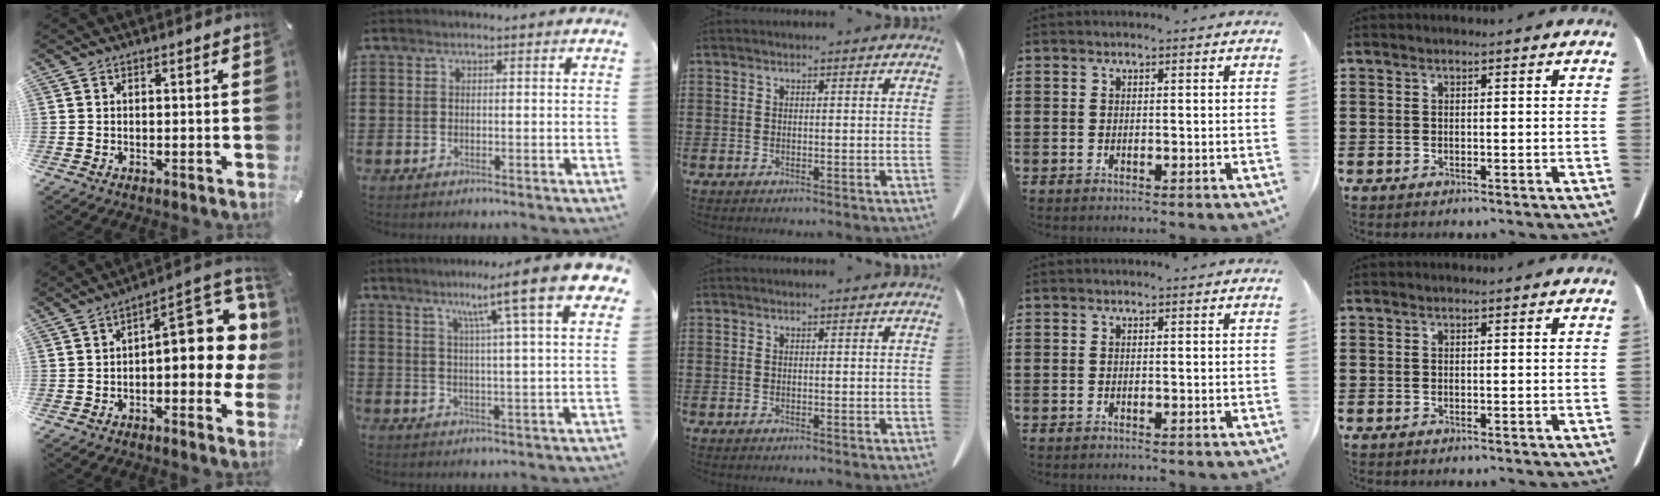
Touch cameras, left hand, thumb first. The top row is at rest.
{"thumb": {"total": 15.9, "force": [1.7, 7.2, 14.1], "torque": [-0.165, -0.025, 0.025]}, "index": {"total": 12.6, "force": [7.6, 0.3, 10.0], "torque": [-0.180, -0.023, 0.112]}}